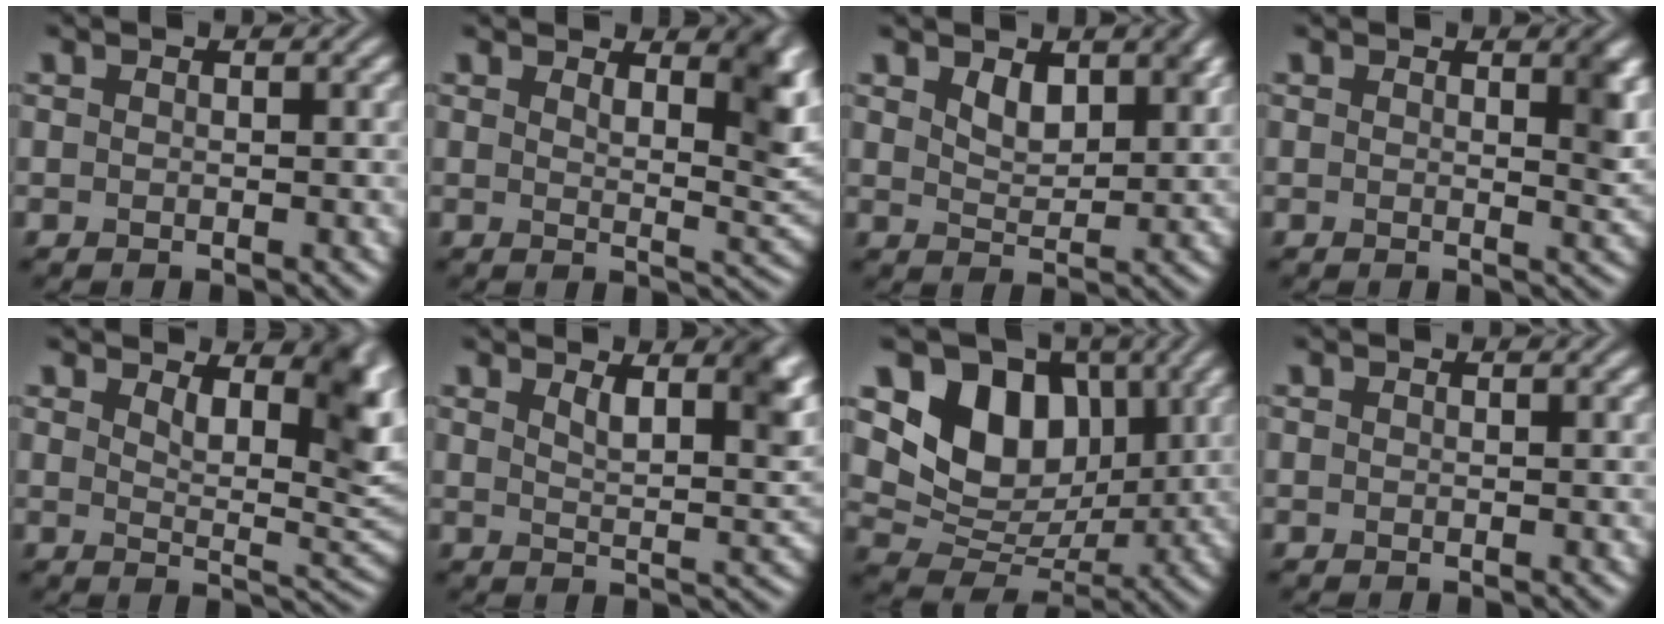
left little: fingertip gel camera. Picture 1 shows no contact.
{"total": 5.2, "force": [3.0, 1.7, 3.8], "torque": [-0.043, -0.007, 0.045]}
{"total": 2.9, "force": [1.7, 1.6, 1.8], "torque": [-0.038, -0.007, 0.033]}
{"total": 2.6, "force": [1.2, 0.7, 2.2], "torque": [-0.021, -0.003, 0.017]}
{"total": 7.5, "force": [3.8, 3.1, 5.7], "torque": [-0.076, -0.011, 0.059]}
{"total": 5.3, "force": [2.9, 1.8, 4.1], "torque": [-0.051, -0.002, 0.044]}
{"total": 8.6, "force": [2.9, 6.4, 4.9], "torque": [-0.083, -0.014, 0.044]}
{"total": 0.0}